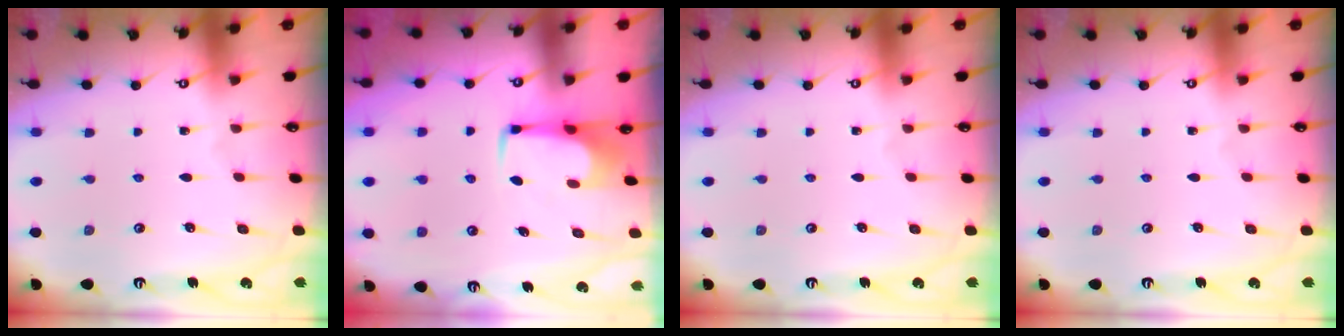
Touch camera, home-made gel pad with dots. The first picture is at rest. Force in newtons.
{"total": 1.9, "press": 1.7, "slide": 0.7}
{"total": 0.0}
{"total": 0.0}